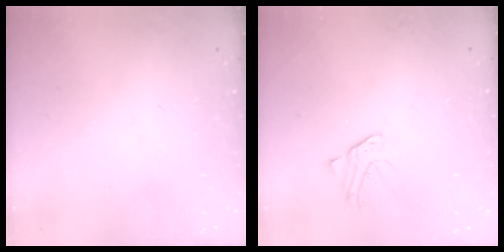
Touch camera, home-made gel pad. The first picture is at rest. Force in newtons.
{"total": 1.8, "press": 1.7, "slide": 0.1}